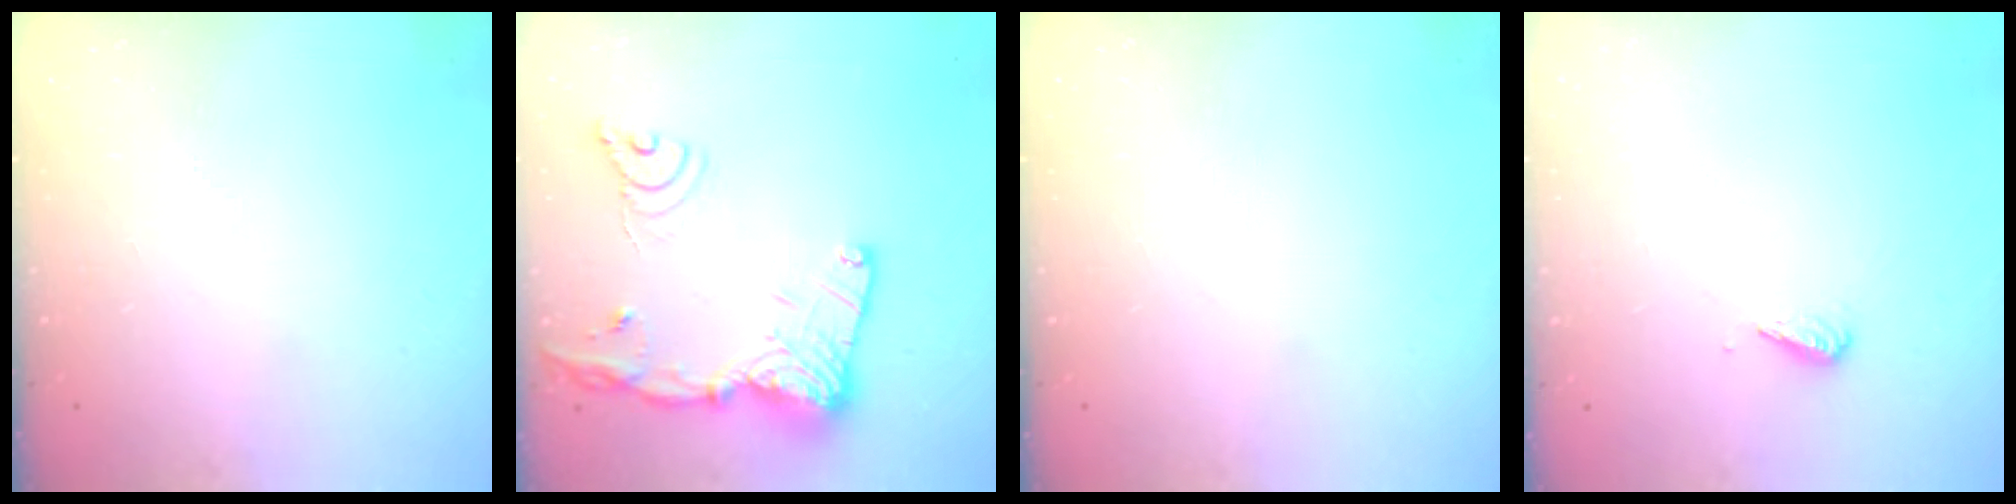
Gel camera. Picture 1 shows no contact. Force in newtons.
{"total": 18.5, "press": 18.4, "slide": 1.7}
{"total": 0.0}
{"total": 3.6, "press": 3.6, "slide": 0.5}